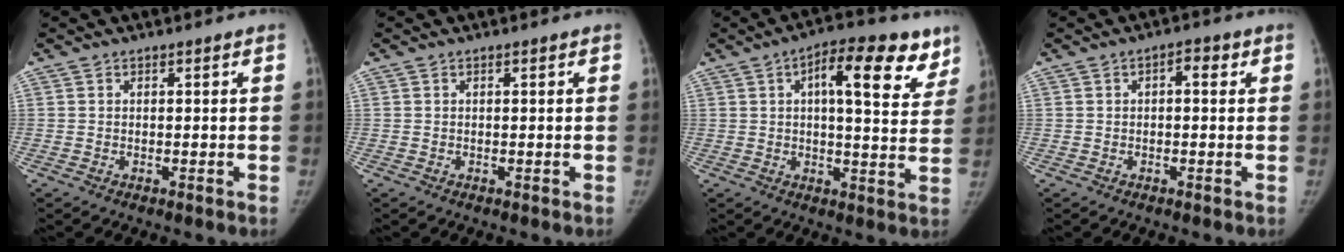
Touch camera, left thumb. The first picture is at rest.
{"total": 0.0}
{"total": 15.0, "force": [7.0, 5.9, 11.9], "torque": [-0.115, -0.012, 0.089]}
{"total": 2.6, "force": [0.6, 1.4, 2.1], "torque": [-0.017, 0.009, 0.002]}